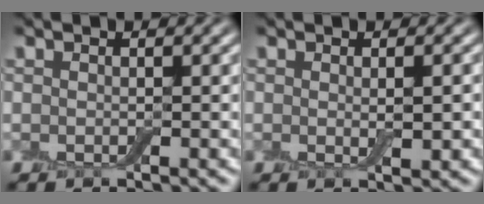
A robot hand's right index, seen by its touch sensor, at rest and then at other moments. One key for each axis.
{"total": 1.6, "fx": 0.1, "fy": 0.3, "fz": 1.6, "tx": -0.025, "ty": -0.003, "tz": 0.000}